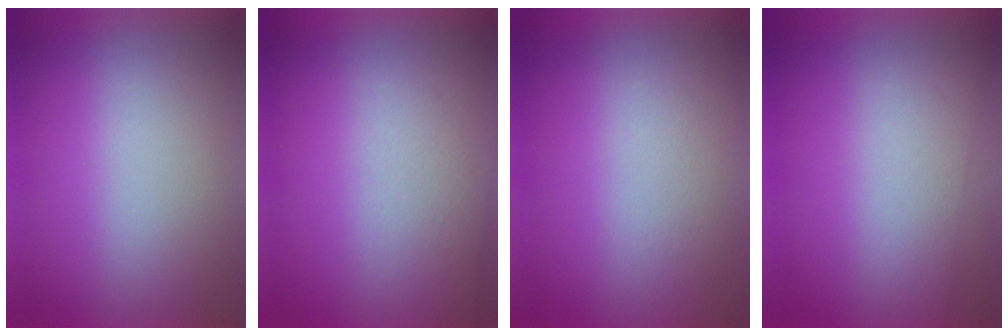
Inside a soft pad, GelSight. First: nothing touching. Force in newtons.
{"total": 3.7}
{"total": 4.0}
{"total": 2.0}